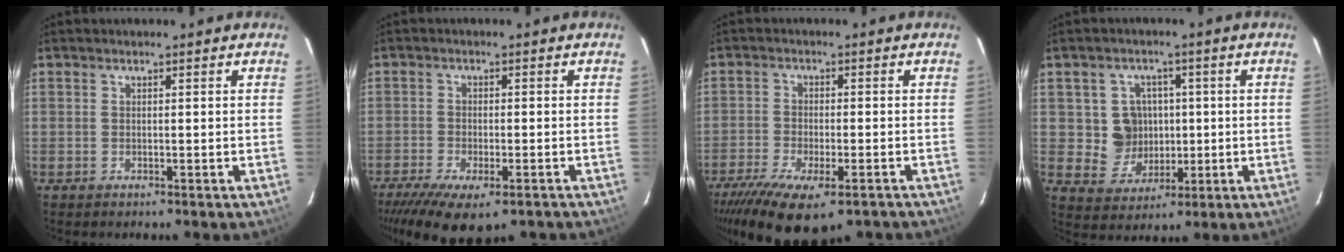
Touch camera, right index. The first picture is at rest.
{"total": 12.9, "force": [-9.3, 4.4, 7.9], "torque": [-0.168, -0.044, -0.145]}
{"total": 16.5, "force": [-11.6, 5.8, 10.2], "torque": [-0.210, -0.052, -0.179]}
{"total": 7.8, "force": [0.5, 7.5, 1.9], "torque": [-0.052, 0.016, 0.020]}